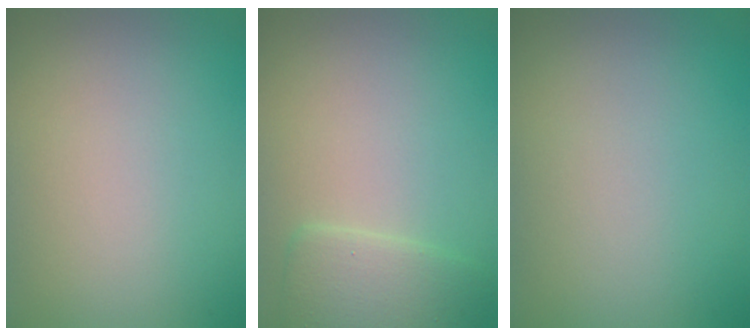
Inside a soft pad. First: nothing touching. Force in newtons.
{"total": 2.8, "press": 2.8, "slide": 0.2}
{"total": 0.0}